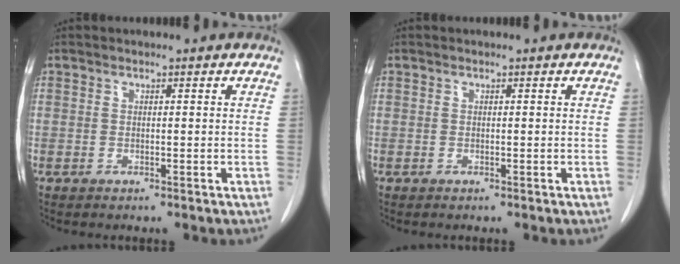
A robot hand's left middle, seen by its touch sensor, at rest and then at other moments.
{"total": 0.0}